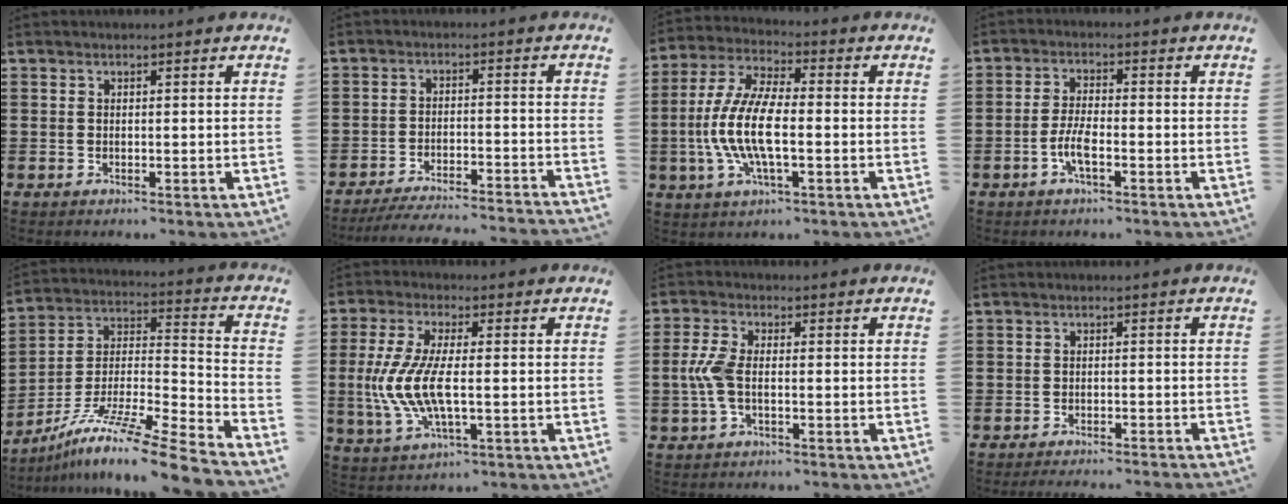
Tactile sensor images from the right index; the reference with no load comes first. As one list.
[{"total": 4.5, "force": [-4.2, -0.1, 1.4], "torque": [-0.031, -0.009, -0.085]}, {"total": 10.1, "force": [-2.2, 3.3, 9.3], "torque": [-0.218, -0.015, -0.049]}, {"total": 4.2, "force": [-1.7, 1.0, 3.7], "torque": [-0.090, -0.007, -0.040]}, {"total": 11.7, "force": [-9.4, 0.0, 7.1], "torque": [-0.113, 0.012, -0.179]}, {"total": 8.7, "force": [-1.2, 2.8, 8.2], "torque": [-0.200, -0.019, -0.032]}, {"total": 4.8, "force": [-0.7, 2.0, 4.3], "torque": [-0.113, -0.007, -0.023]}, {"total": 1.6, "force": [-1.5, -0.2, 0.2], "torque": [-0.004, 0.001, -0.031]}]